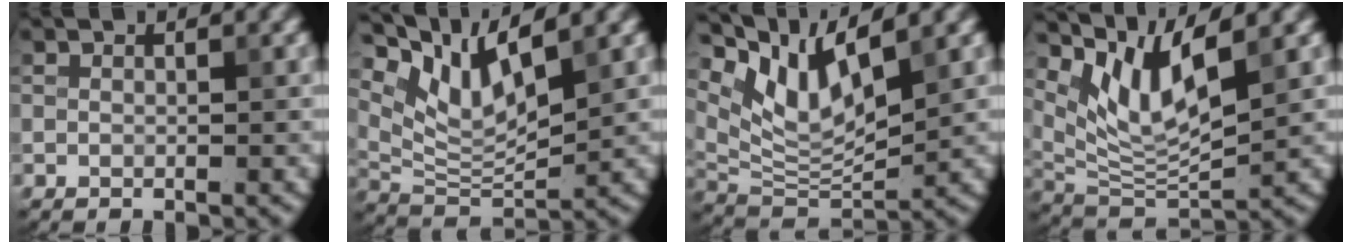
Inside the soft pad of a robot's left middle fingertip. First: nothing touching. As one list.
[{"total": 6.8, "force": [4.5, 2.1, 4.7], "torque": [-0.097, -0.003, 0.089]}, {"total": 7.4, "force": [4.6, 2.5, 5.2], "torque": [-0.103, -0.006, 0.091]}, {"total": 6.6, "force": [4.0, 1.8, 4.9], "torque": [-0.099, -0.013, 0.084]}]